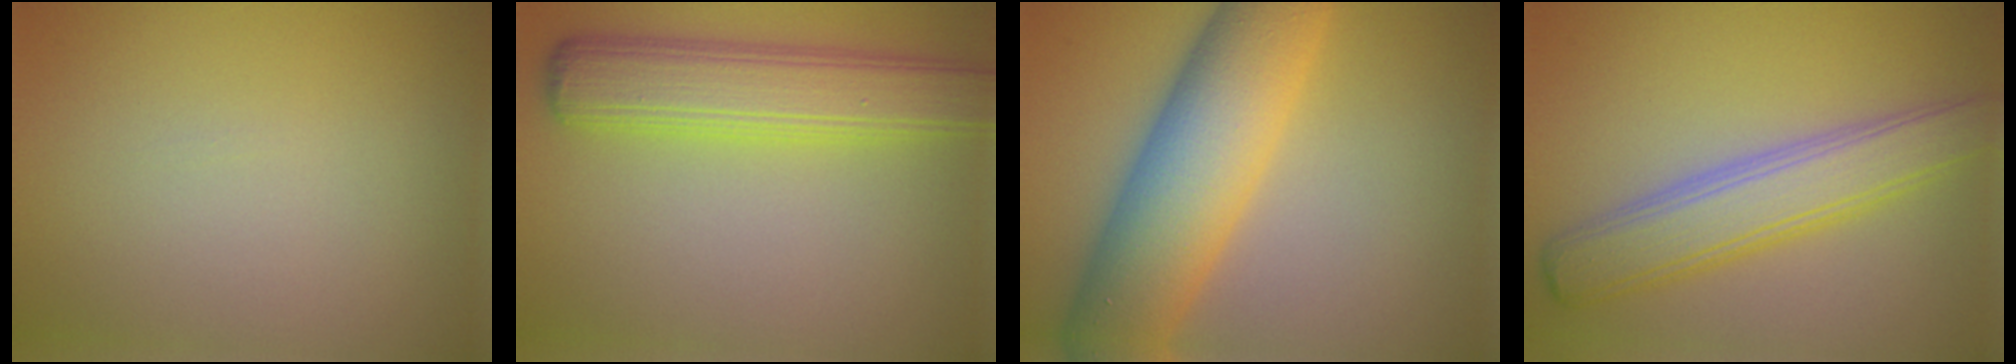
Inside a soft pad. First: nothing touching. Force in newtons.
{"total": 6.5, "press": 6.5, "slide": 0.1}
{"total": 10.6, "press": 10.5, "slide": 0.5}
{"total": 5.7, "press": 5.7, "slide": 0.3}